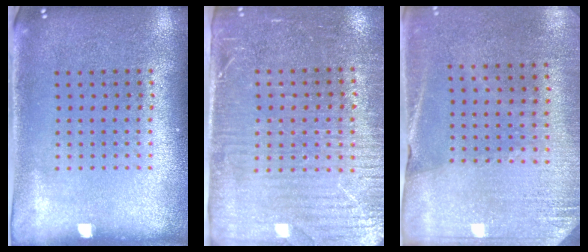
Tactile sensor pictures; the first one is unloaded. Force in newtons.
{"total": 3.5, "press": 3.1, "slide": 1.5}
{"total": 2.6, "press": 2.5, "slide": 0.8}